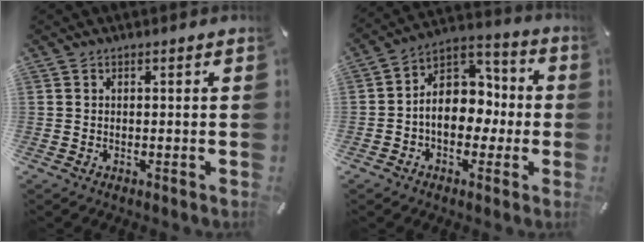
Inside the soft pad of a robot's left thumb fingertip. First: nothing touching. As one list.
[{"total": 11.3, "force": [-2.1, 9.1, 6.3], "torque": [-0.094, 0.006, -0.035]}]